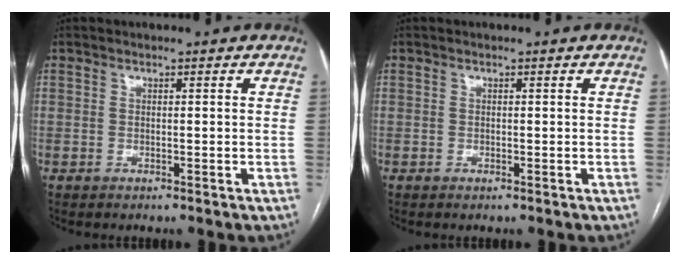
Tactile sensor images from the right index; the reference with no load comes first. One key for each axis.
{"total": 0.0}